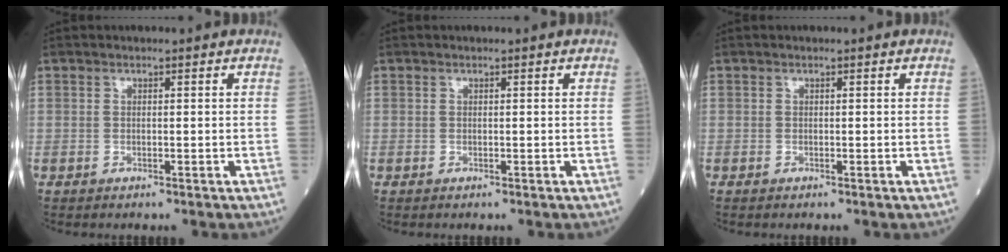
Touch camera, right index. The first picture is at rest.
{"total": 0.0}
{"total": 0.0}